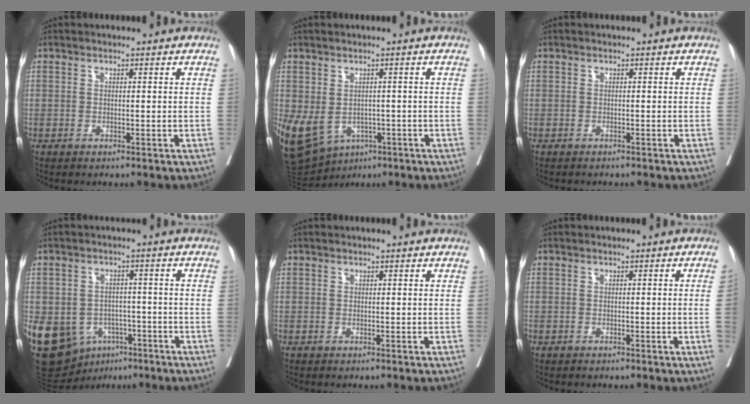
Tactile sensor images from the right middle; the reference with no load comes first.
{"total": 11.3, "force": [-4.4, 8.3, 6.2], "torque": [-0.136, 0.000, -0.056]}
{"total": 1.4, "force": [-1.3, 0.3, 0.4], "torque": [-0.013, -0.004, -0.017]}
{"total": 17.5, "force": [-7.3, 13.7, 8.2], "torque": [-0.198, 0.009, -0.096]}
{"total": 0.0}
{"total": 1.3, "force": [-0.2, -0.3, 1.3], "torque": [-0.014, 0.003, -0.002]}